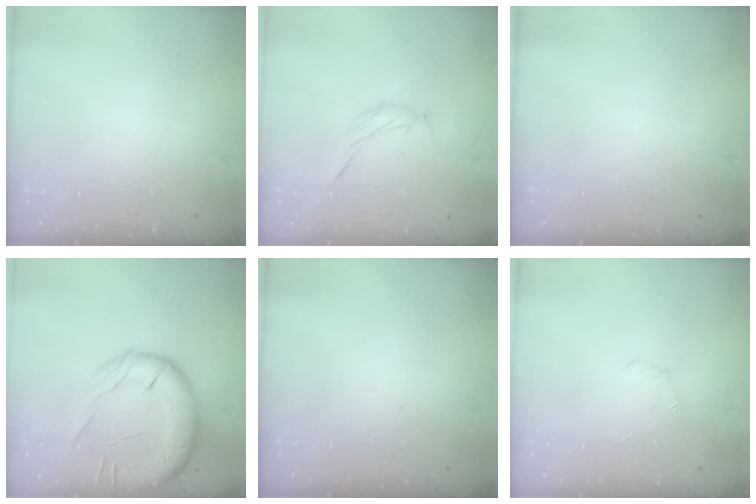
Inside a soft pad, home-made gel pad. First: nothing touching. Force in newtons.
{"total": 6.3, "press": 6.2, "slide": 1.0}
{"total": 0.0}
{"total": 19.3, "press": 19.1, "slide": 2.8}
{"total": 0.0}
{"total": 3.9, "press": 3.7, "slide": 1.0}